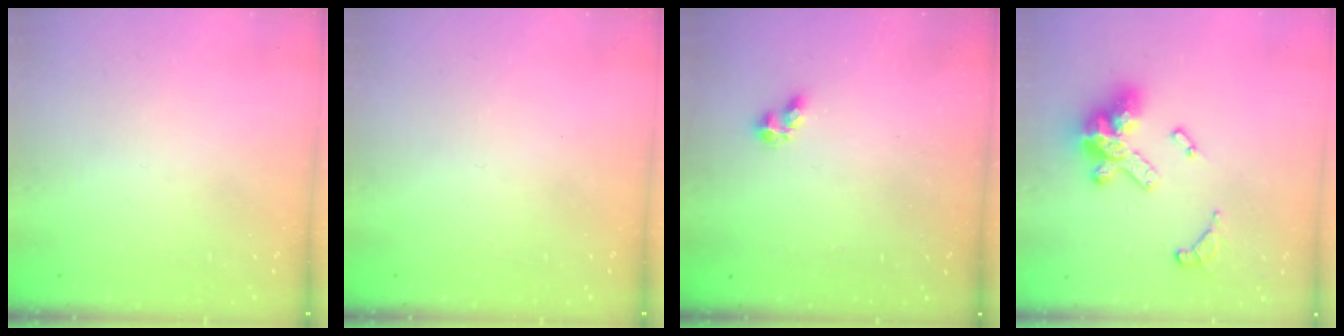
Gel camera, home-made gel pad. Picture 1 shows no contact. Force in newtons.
{"total": 0.0}
{"total": 1.8, "press": 1.7, "slide": 0.5}
{"total": 14.2, "press": 14.2, "slide": 1.0}